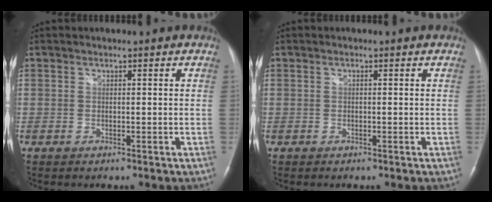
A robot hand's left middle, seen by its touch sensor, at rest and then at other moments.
{"total": 0.0}